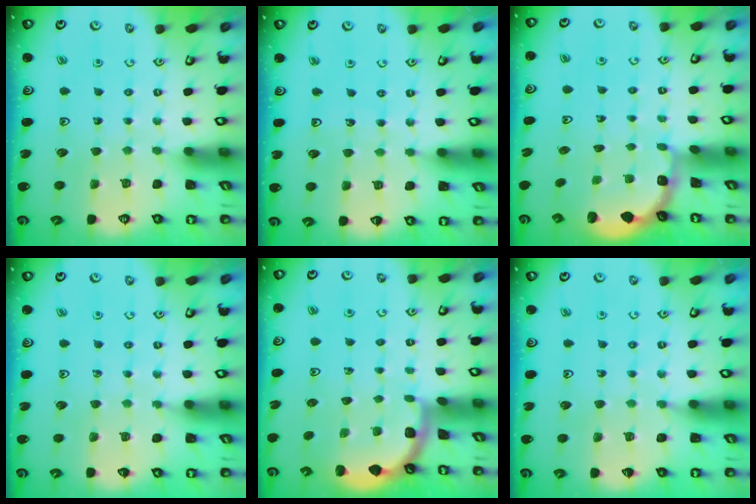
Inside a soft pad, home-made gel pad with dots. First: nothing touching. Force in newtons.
{"total": 2.9, "press": 2.1, "slide": 2.1}
{"total": 1.9, "press": 1.7, "slide": 0.8}
{"total": 4.8, "press": 4.7, "slide": 1.0}
{"total": 1.8, "press": 1.8, "slide": 0.0}
{"total": 6.1, "press": 6.1, "slide": 0.8}